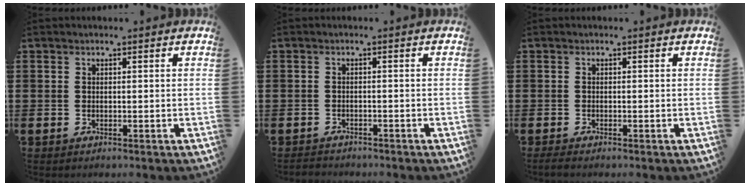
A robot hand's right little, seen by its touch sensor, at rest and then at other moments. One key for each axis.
{"total": 1.0, "fx": -0.9, "fy": 0.1, "fz": -0.1, "tx": -0.001, "ty": 0.002, "tz": -0.021}
{"total": 0.6, "fx": -0.4, "fy": 0.1, "fz": 0.4, "tx": -0.008, "ty": -0.001, "tz": -0.008}